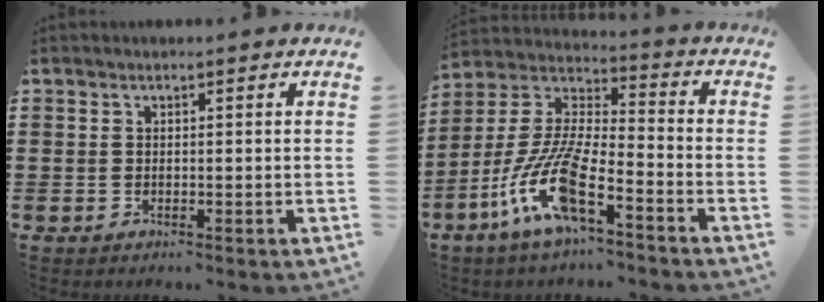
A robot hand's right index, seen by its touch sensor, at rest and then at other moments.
{"total": 12.0, "force": [-7.4, 2.1, 9.2], "torque": [-0.226, -0.021, -0.154]}